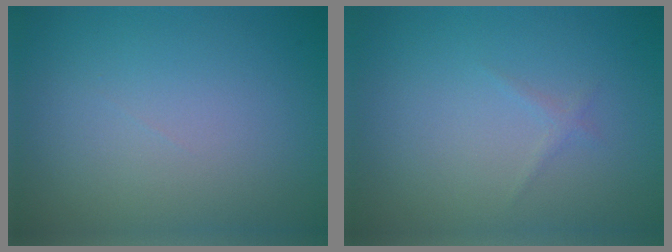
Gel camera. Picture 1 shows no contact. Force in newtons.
{"total": 0.6, "press": 0.6, "slide": 0.0}